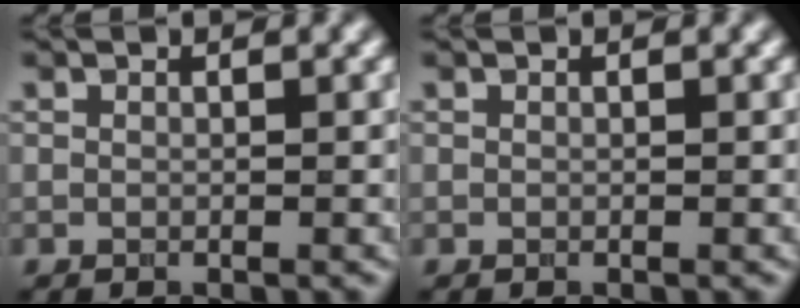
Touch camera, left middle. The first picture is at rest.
{"total": 0.0}